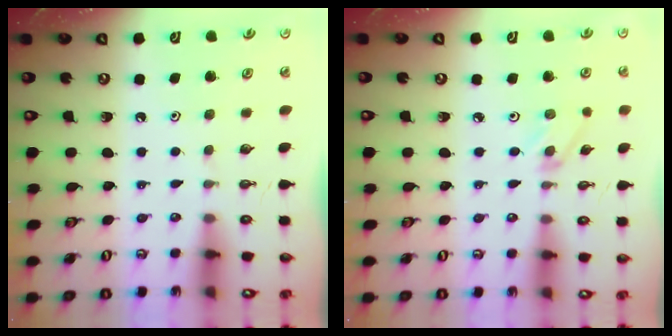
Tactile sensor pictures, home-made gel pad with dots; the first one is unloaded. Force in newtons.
{"total": 2.8, "press": 2.7, "slide": 0.4}